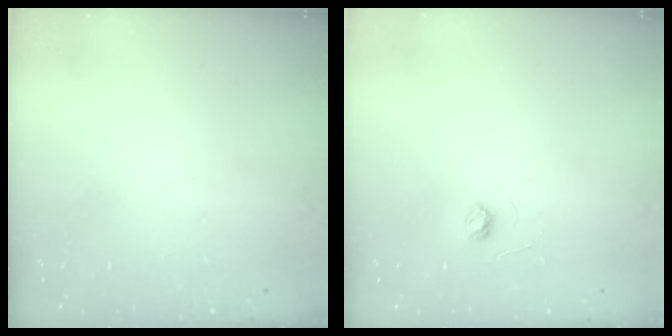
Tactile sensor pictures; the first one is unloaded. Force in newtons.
{"total": 3.1, "press": 3.1, "slide": 0.4}